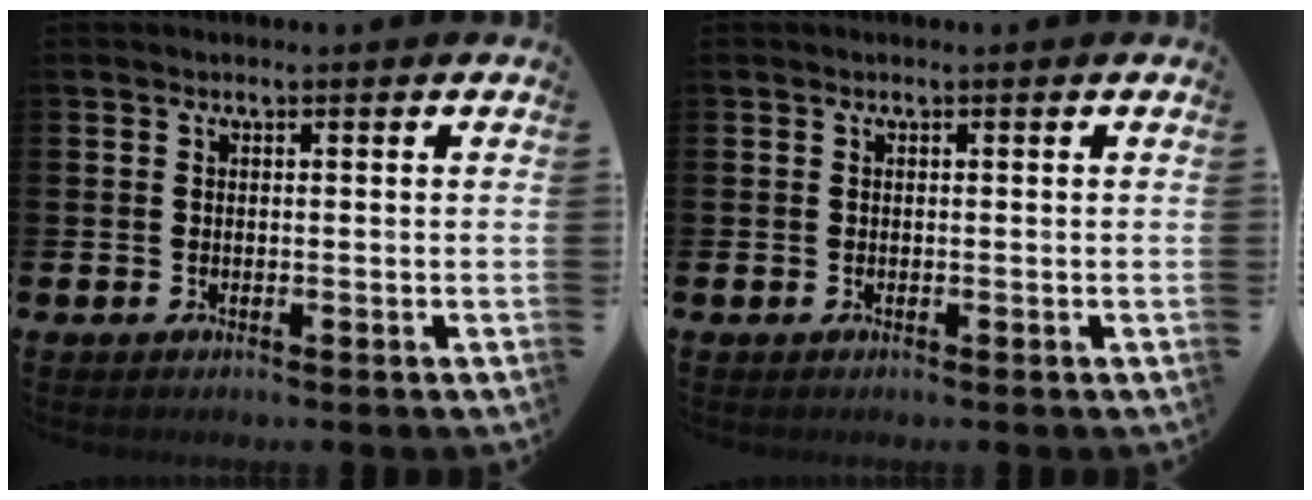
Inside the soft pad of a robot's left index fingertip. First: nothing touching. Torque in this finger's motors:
{"motor_torque": [-0.02, 0.00, 0.00, 0.00]}